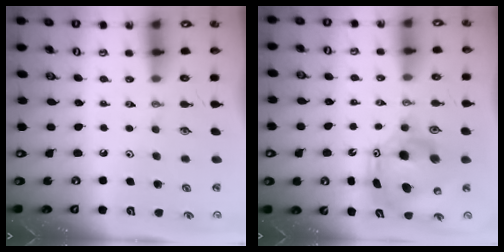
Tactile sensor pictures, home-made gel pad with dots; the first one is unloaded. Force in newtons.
{"total": 12.6, "press": 12.6, "slide": 1.0}